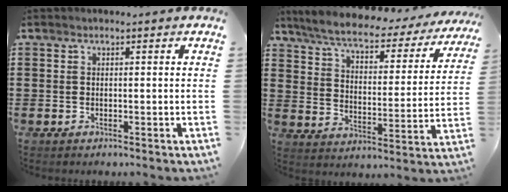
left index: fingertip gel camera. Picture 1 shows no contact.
{"total": 5.9, "force": [5.0, 1.1, 3.0], "torque": [-0.082, -0.030, 0.081]}